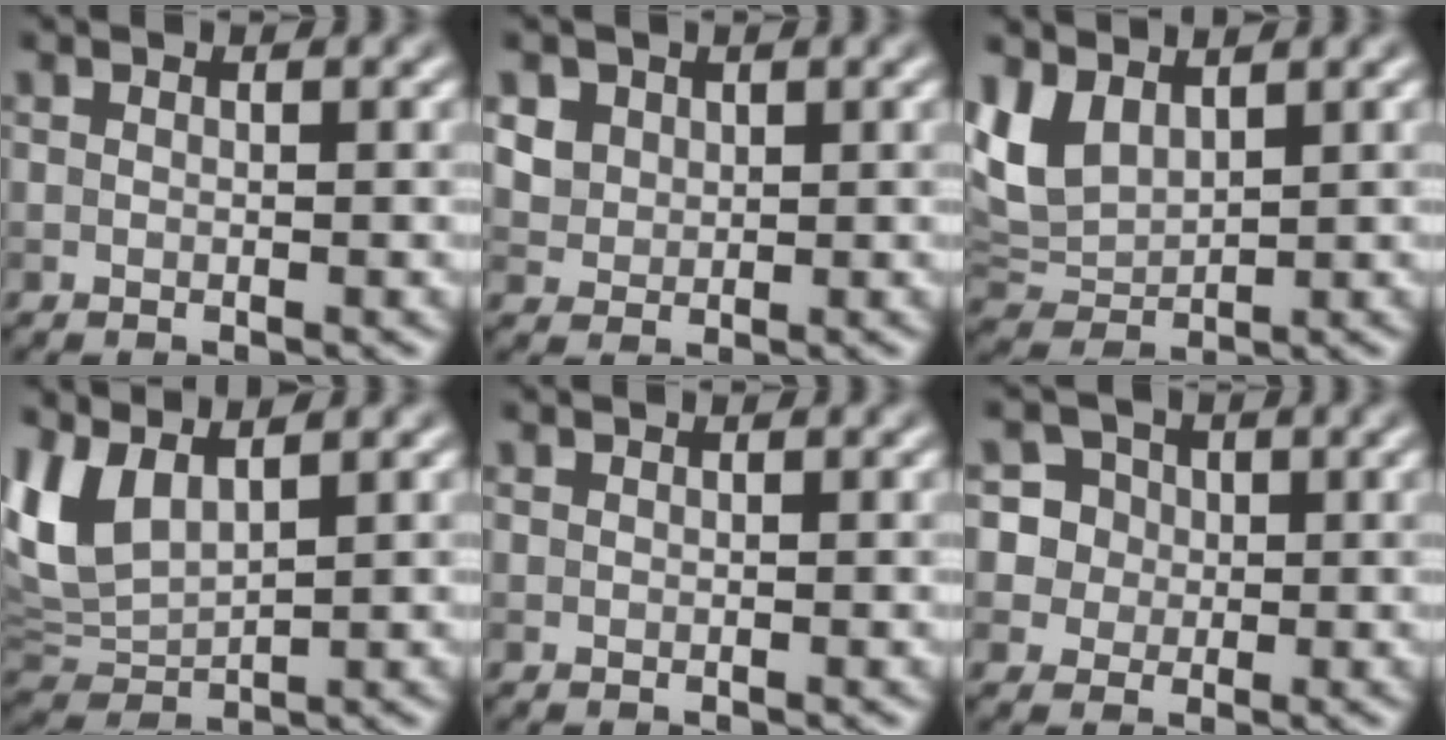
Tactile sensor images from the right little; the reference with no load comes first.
{"total": 3.9, "force": [2.0, 3.0, 1.6], "torque": [-0.049, 0.004, 0.042]}
{"total": 3.9, "force": [2.2, 2.3, 2.3], "torque": [-0.059, 0.001, 0.047]}
{"total": 4.7, "force": [2.3, 2.3, 3.4], "torque": [-0.088, 0.001, 0.051]}
{"total": 0.0}
{"total": 6.4, "force": [1.9, 5.9, 1.8], "torque": [-0.030, 0.038, 0.015]}